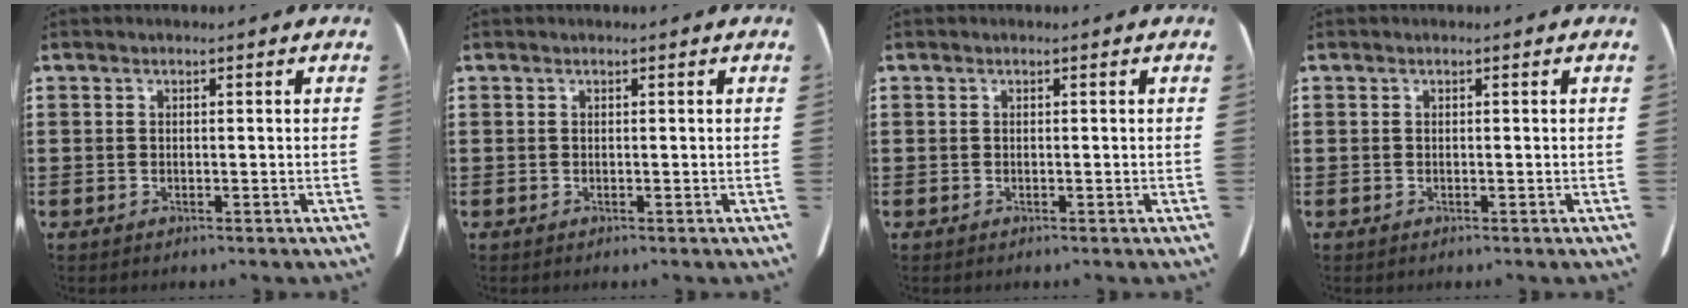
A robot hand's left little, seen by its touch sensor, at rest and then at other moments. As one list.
[{"total": 0.0}, {"total": 0.0}, {"total": 0.0}]